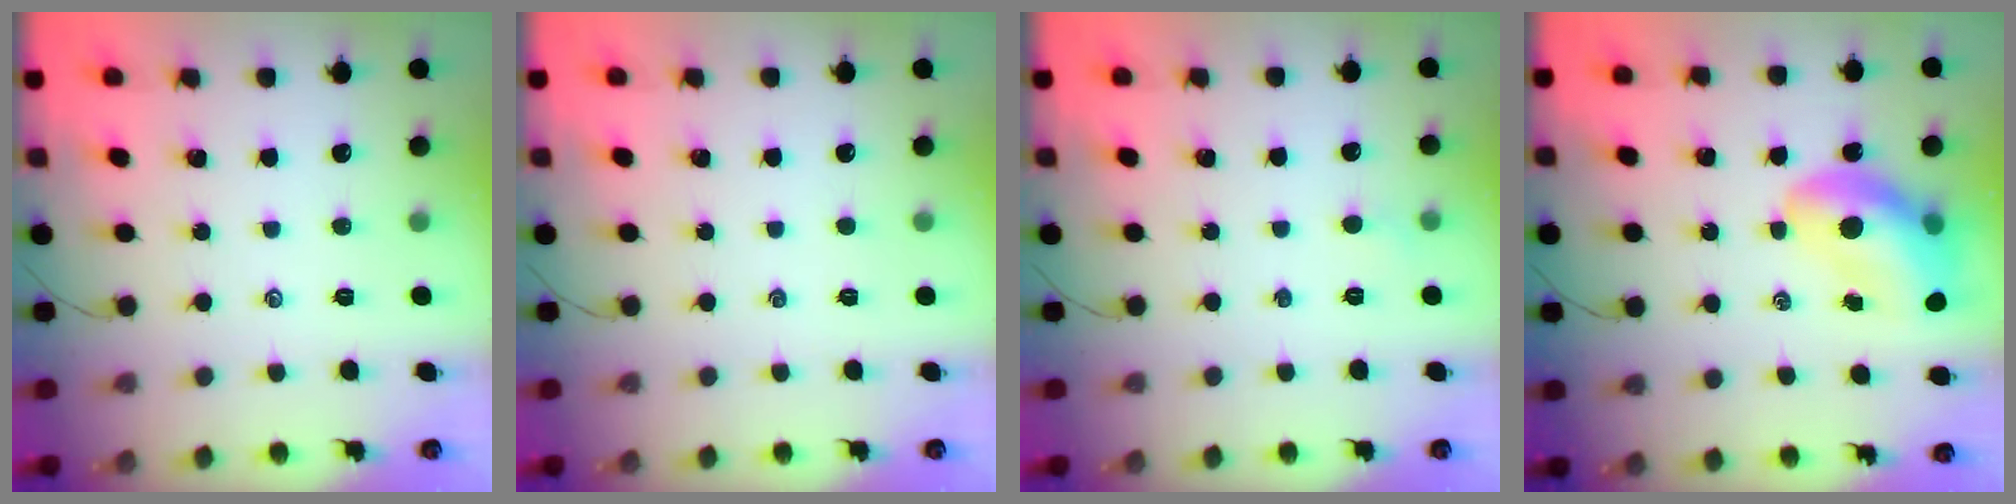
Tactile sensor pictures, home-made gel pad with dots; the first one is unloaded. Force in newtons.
{"total": 0.0}
{"total": 2.7, "press": 2.6, "slide": 0.9}
{"total": 12.7, "press": 12.1, "slide": 3.8}